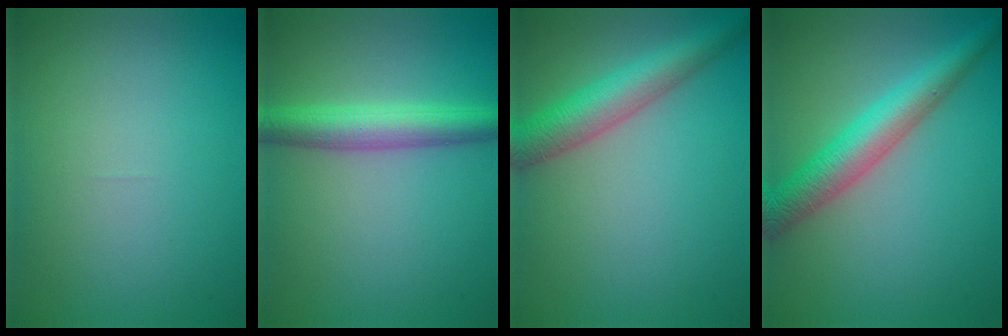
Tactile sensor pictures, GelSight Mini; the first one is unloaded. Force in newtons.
{"total": 4.3, "press": 4.3, "slide": 0.1}
{"total": 5.1, "press": 5.1, "slide": 0.2}
{"total": 5.1, "press": 5.1, "slide": 0.1}